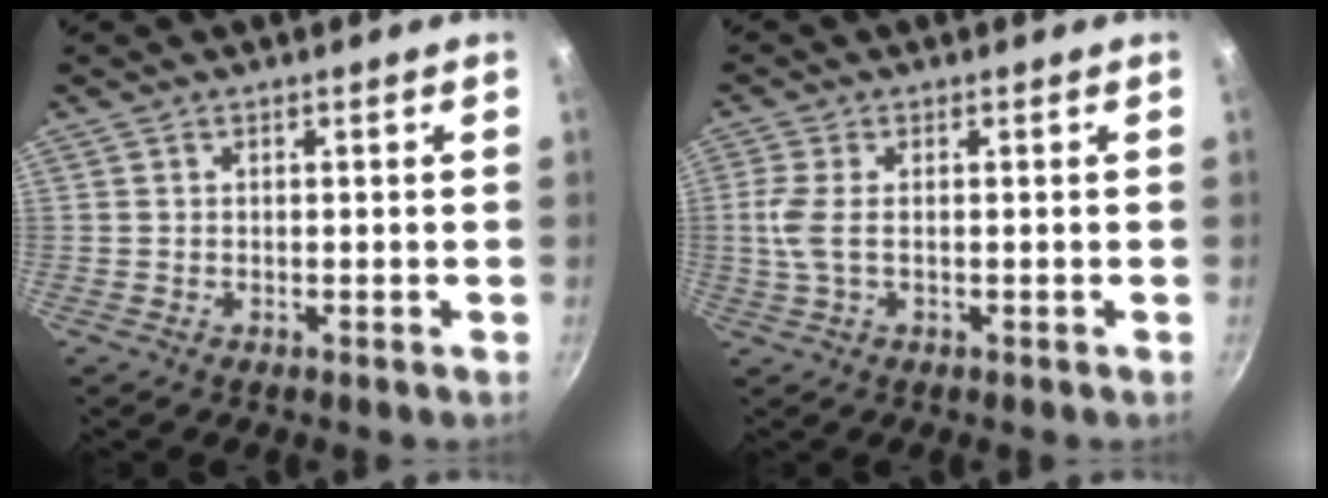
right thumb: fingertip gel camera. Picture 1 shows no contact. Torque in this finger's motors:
{"motor_torque": [-0.65, 0.72, 0.75, -0.17, 0.04]}